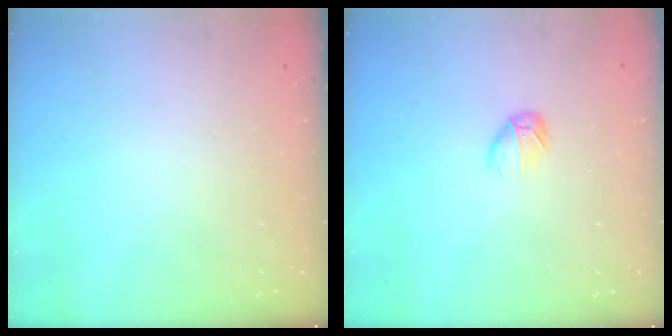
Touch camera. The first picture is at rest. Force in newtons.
{"total": 3.8, "press": 3.6, "slide": 1.1}